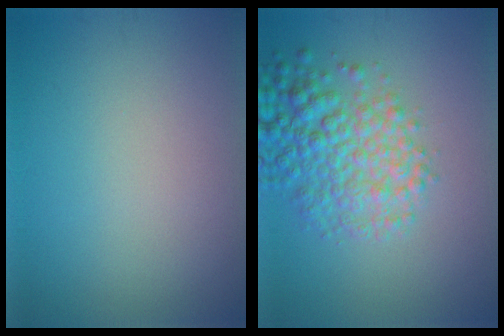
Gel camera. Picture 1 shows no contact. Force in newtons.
{"total": 5.5, "press": 5.5, "slide": 0.2}